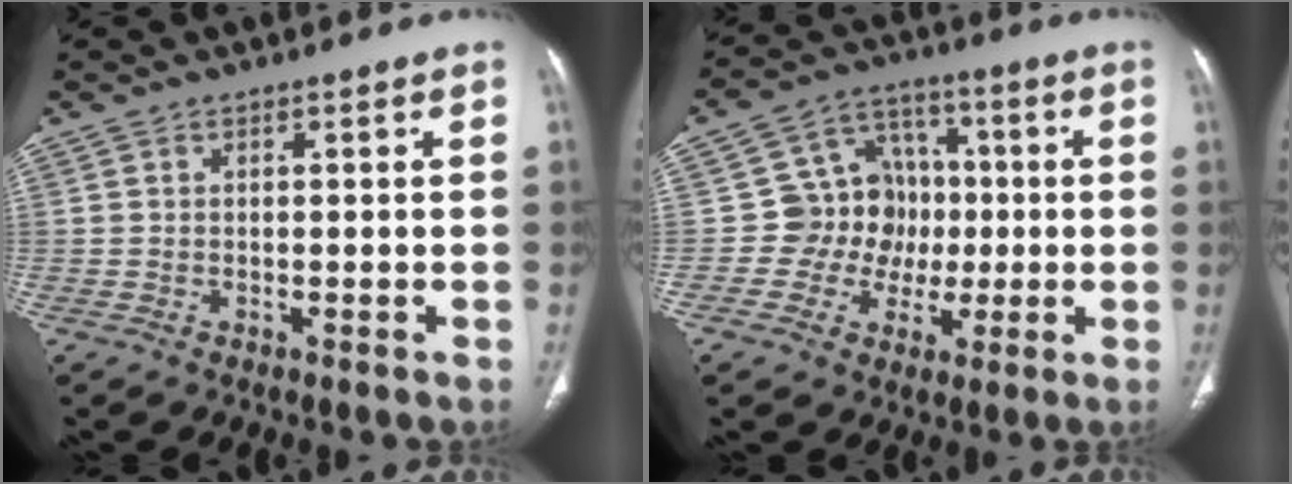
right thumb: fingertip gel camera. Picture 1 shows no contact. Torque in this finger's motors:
{"motor_torque": [0.78, 0.58, 0.37, 0.27, 0.00]}